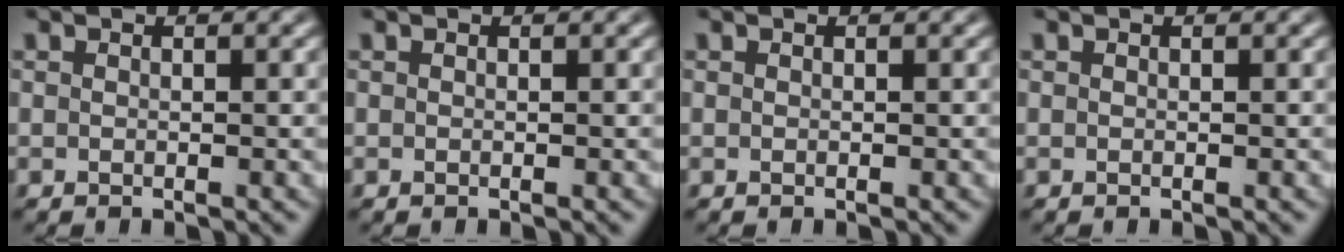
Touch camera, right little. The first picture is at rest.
{"total": 0.0}
{"total": 0.0}
{"total": 0.0}